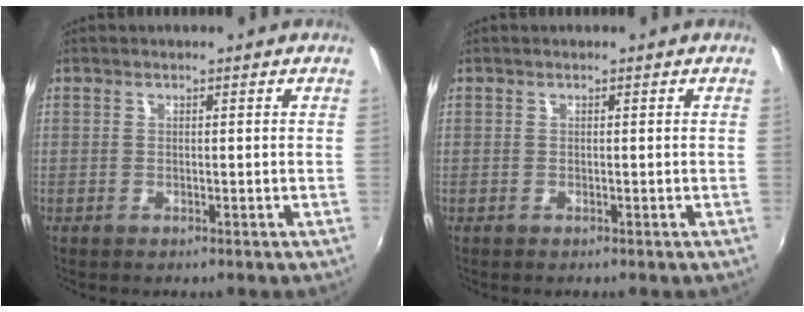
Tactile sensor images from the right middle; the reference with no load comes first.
{"total": 0.0}